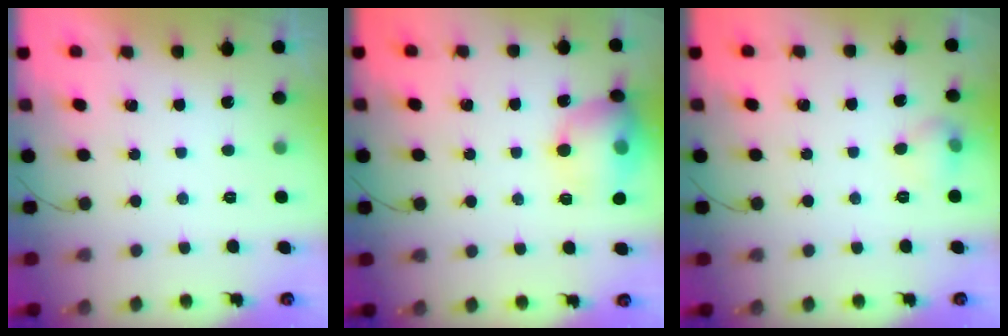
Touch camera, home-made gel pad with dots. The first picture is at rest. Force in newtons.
{"total": 13.2, "press": 13.0, "slide": 2.1}
{"total": 6.0, "press": 5.8, "slide": 1.8}